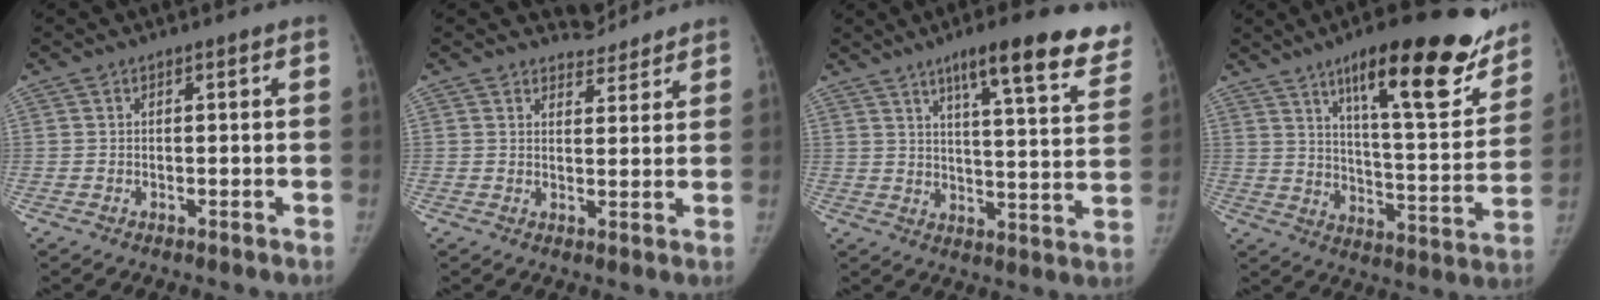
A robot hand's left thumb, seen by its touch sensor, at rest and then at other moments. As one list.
[{"total": 3.7, "force": [3.4, 1.3, -0.6], "torque": [0.027, -0.032, 0.047]}, {"total": 18.2, "force": [12.3, 3.7, 12.9], "torque": [-0.140, -0.050, 0.162]}, {"total": 24.6, "force": [16.0, 6.3, 17.6], "torque": [-0.208, -0.071, 0.235]}]